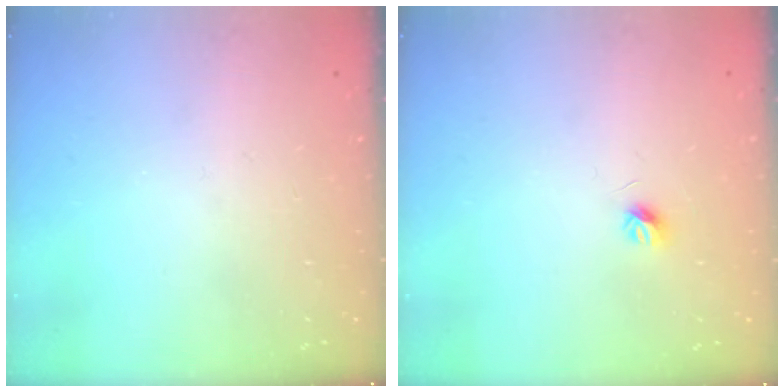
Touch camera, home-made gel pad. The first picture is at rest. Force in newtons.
{"total": 4.1, "press": 4.0, "slide": 0.6}